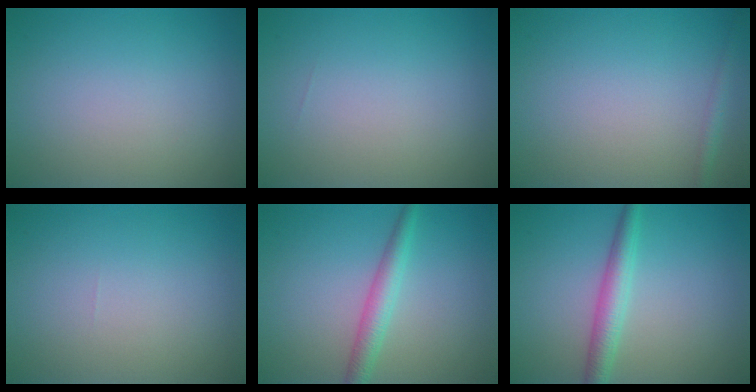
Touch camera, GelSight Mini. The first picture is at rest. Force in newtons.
{"total": 0.0}
{"total": 1.1, "press": 1.1, "slide": 0.1}
{"total": 0.0}
{"total": 2.6, "press": 2.6, "slide": 0.0}
{"total": 2.9, "press": 2.9, "slide": 0.0}